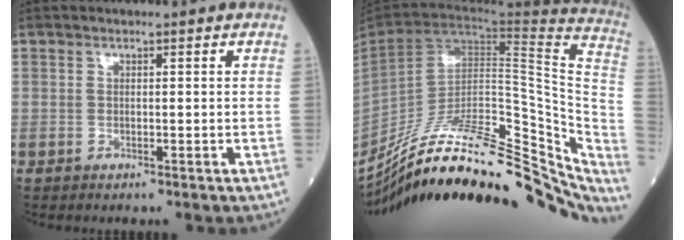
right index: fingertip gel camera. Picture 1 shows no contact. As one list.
[{"total": 34.6, "force": [-25.5, 10.5, 21.0], "torque": [-0.274, -0.019, -0.366]}]